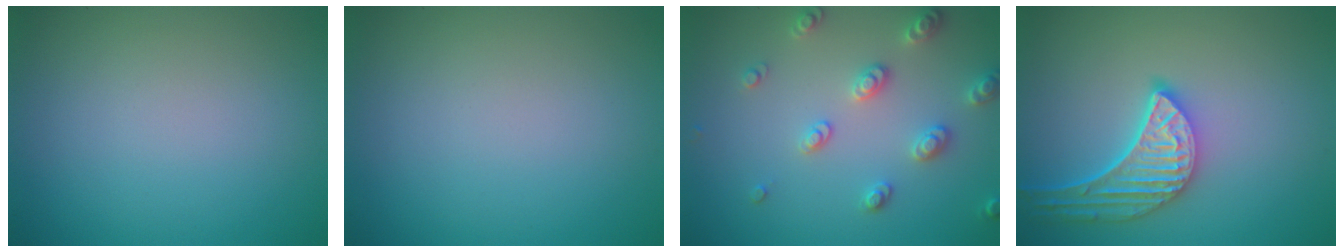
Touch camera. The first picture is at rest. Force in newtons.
{"total": 0.0}
{"total": 2.9, "press": 2.9, "slide": 0.5}
{"total": 5.3, "press": 4.3, "slide": 3.1}